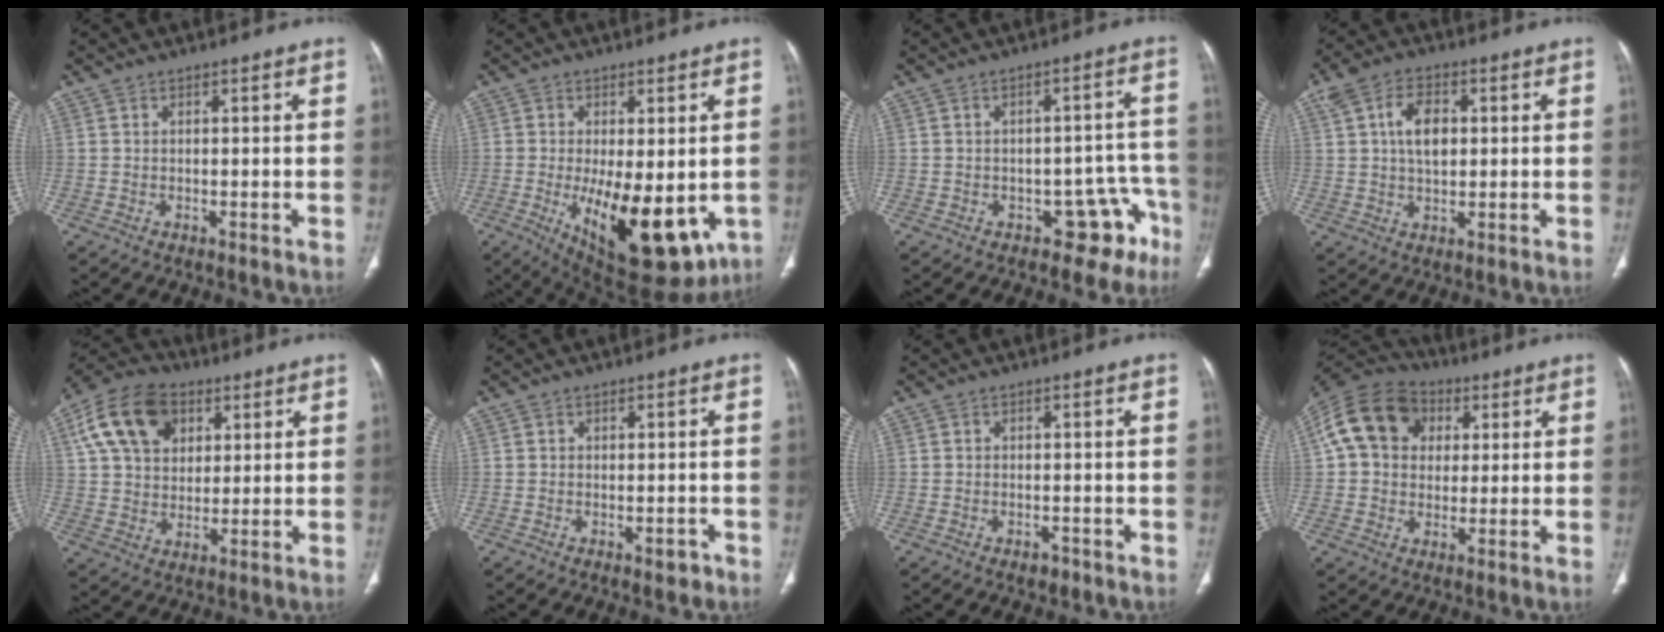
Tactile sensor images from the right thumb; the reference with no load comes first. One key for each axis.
{"total": 16.9, "fx": -3.8, "fy": 7.6, "fz": 14.7, "tx": -0.206, "ty": -0.024, "tz": -0.031}
{"total": 7.6, "fx": -4.5, "fy": 5.0, "fz": 3.5, "tx": 0.006, "ty": 0.056, "tz": -0.054}
{"total": 7.8, "fx": 1.4, "fy": 4.9, "fz": 5.9, "tx": -0.096, "ty": 0.005, "tz": 0.025}
{"total": 15.0, "fx": 5.7, "fy": 10.7, "fz": 8.8, "tx": -0.146, "ty": 0.000, "tz": 0.097}
{"total": 1.7, "fx": -1.0, "fy": 1.1, "fz": 0.9, "tx": -0.001, "ty": 0.004, "tz": -0.011}
{"total": 1.5, "fx": -1.0, "fy": 1.0, "fz": 0.5, "tx": -0.002, "ty": 0.004, "tz": -0.011}
{"total": 15.0, "fx": 3.5, "fy": 12.1, "fz": 8.1, "tx": -0.139, "ty": 0.020, "tz": 0.052}